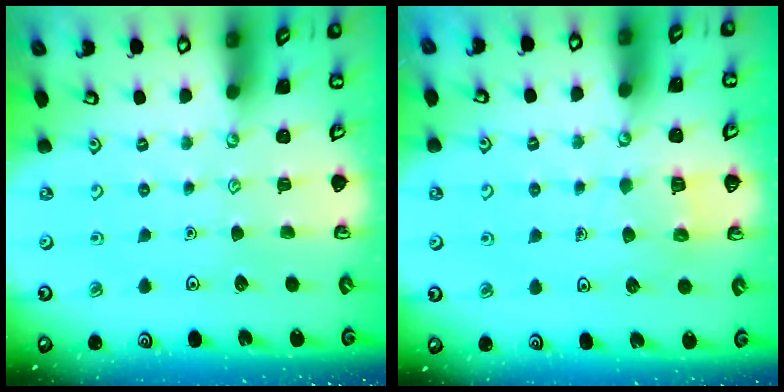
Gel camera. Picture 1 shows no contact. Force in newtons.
{"total": 4.1, "press": 4.1, "slide": 0.4}